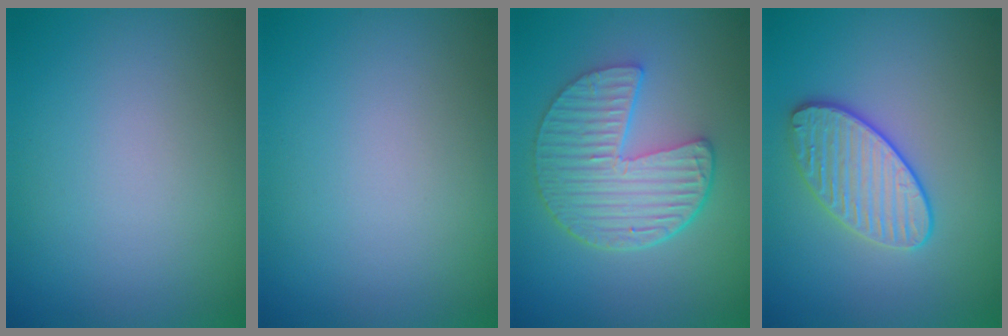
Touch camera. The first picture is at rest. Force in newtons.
{"total": 0.0}
{"total": 6.6, "press": 4.8, "slide": 4.5}
{"total": 3.4, "press": 3.3, "slide": 0.7}